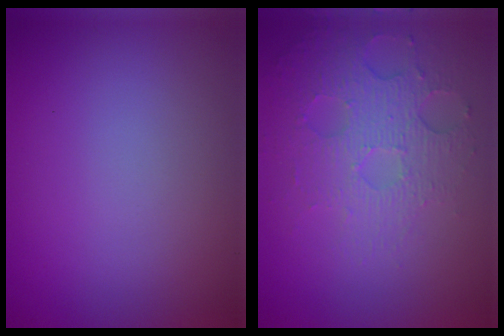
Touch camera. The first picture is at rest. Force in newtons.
{"total": 5.0, "press": 3.5, "slide": 3.7}